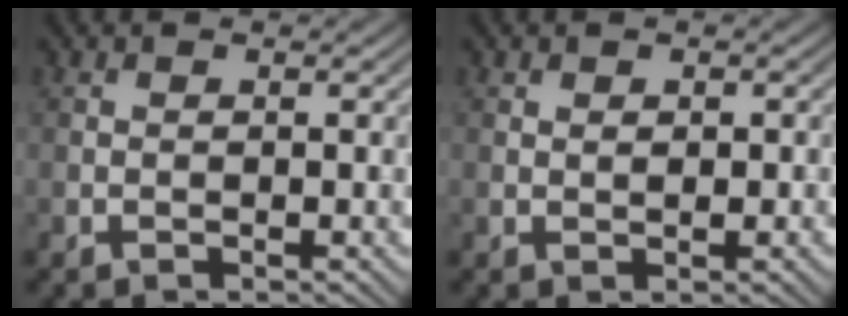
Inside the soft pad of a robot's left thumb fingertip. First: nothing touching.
{"total": 1.1, "force": [0.2, 0.7, 0.9], "torque": [-0.011, 0.000, 0.005]}